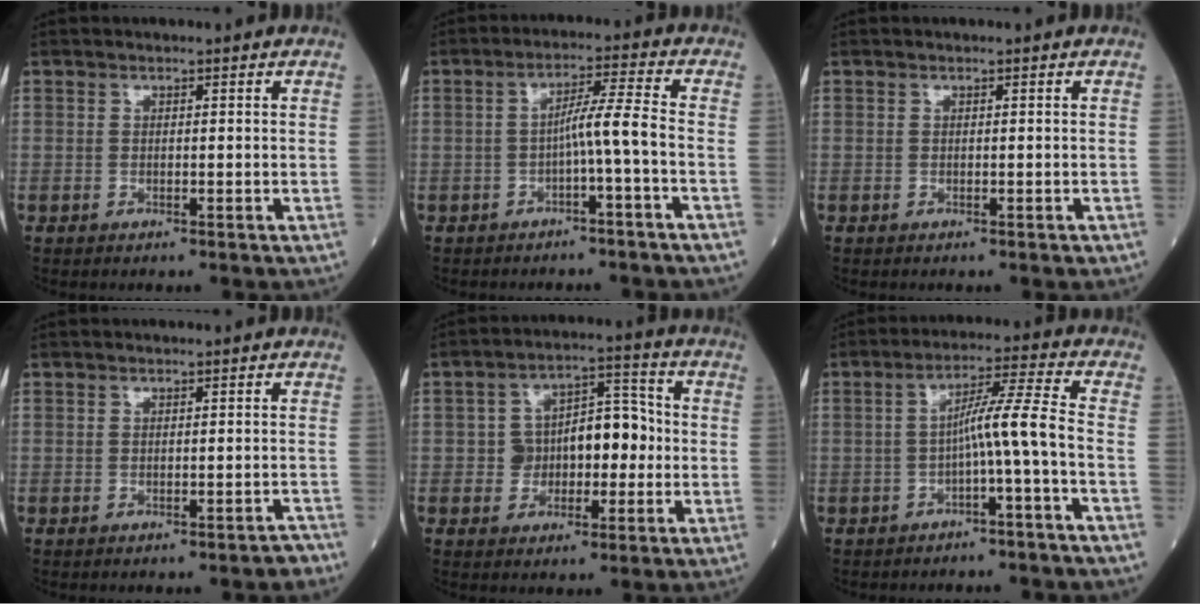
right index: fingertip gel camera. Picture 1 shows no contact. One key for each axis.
{"total": 4.8, "fx": -1.6, "fy": -0.9, "fz": 4.5, "tx": -0.075, "ty": 0.014, "tz": -0.025}
{"total": 0.0}
{"total": 1.7, "fx": -1.5, "fy": 0.3, "fz": 0.7, "tx": -0.007, "ty": -0.002, "tz": -0.017}
{"total": 8.7, "fx": -0.8, "fy": 5.3, "fz": 6.9, "tx": -0.107, "ty": 0.037, "tz": -0.011}
{"total": 6.4, "fx": -2.0, "fy": -1.2, "fz": 6.0, "tx": -0.100, "ty": 0.023, "tz": -0.031}